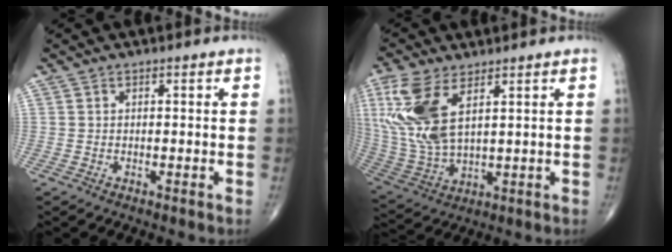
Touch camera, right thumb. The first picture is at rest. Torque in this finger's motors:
{"motor_torque": [0.23, 0.43, 1.15, 0.80, 0.27]}